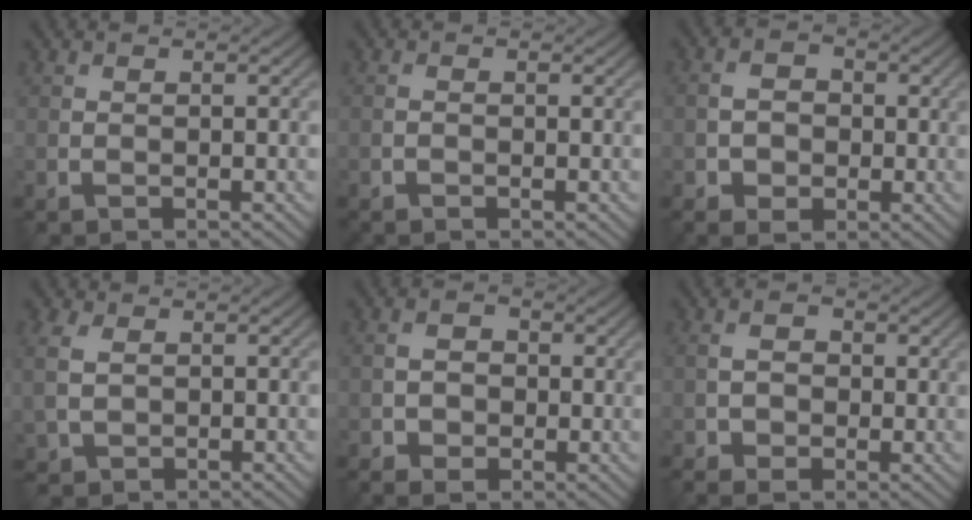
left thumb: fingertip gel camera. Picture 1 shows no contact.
{"total": 0.5, "force": [-0.4, 0.3, 0.3], "torque": [-0.007, 0.001, -0.007]}
{"total": 4.1, "force": [-0.9, 3.3, 2.3], "torque": [-0.039, -0.003, -0.017]}
{"total": 3.9, "force": [0.7, 2.8, 2.6], "torque": [-0.084, 0.004, 0.016]}
{"total": 3.6, "force": [-0.7, 2.8, 2.1], "torque": [-0.036, -0.001, -0.010]}
{"total": 3.6, "force": [-0.4, 2.7, 2.4], "torque": [-0.046, 0.000, -0.001]}